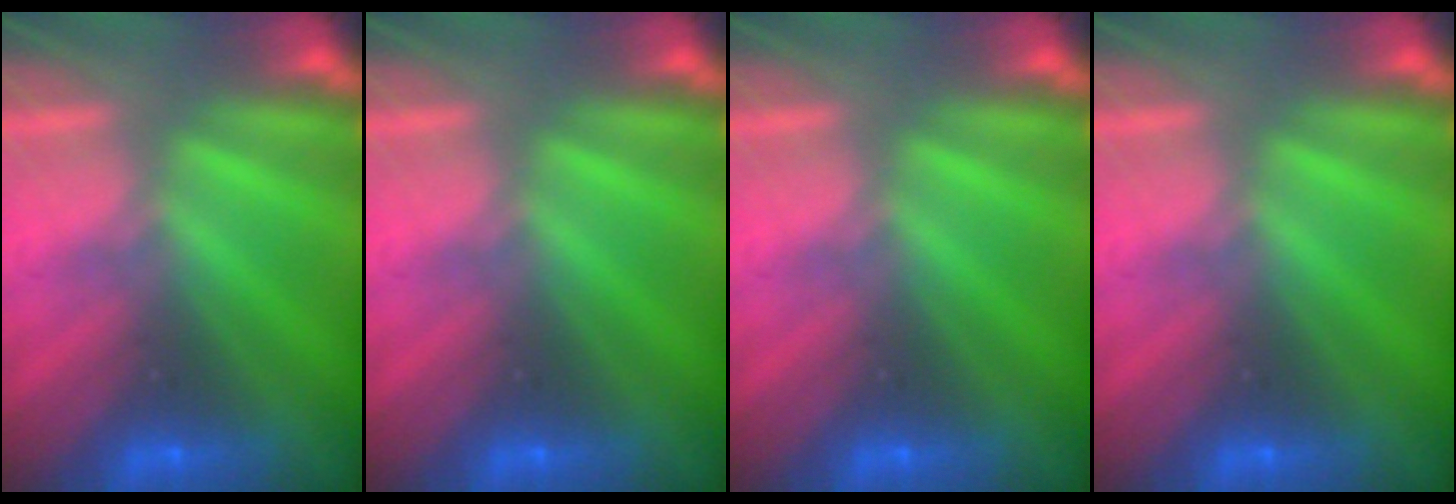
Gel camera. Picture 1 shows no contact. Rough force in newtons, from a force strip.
{"total": 0.0}
{"total": 0.0}
{"total": 0.0}